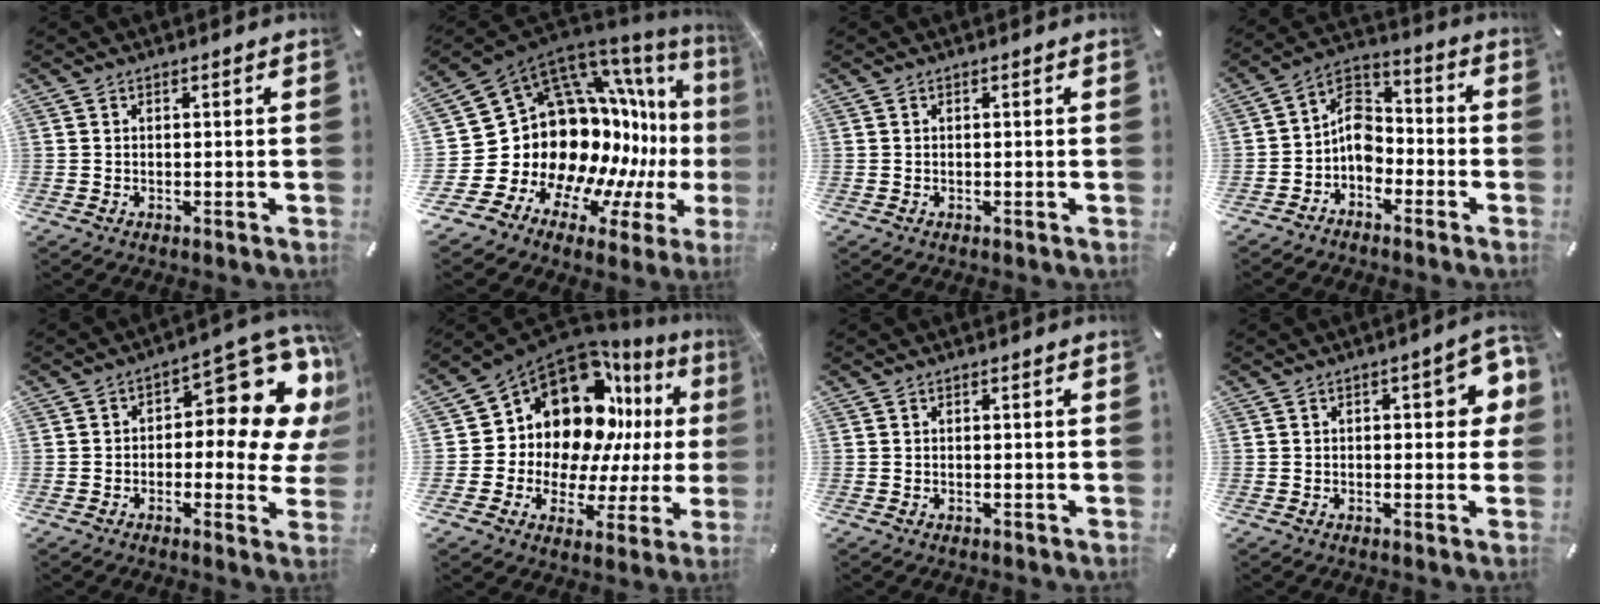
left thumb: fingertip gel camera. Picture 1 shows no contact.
{"total": 24.2, "force": [0.6, 18.5, 15.6], "torque": [-0.212, -0.118, 0.086]}
{"total": 0.0}
{"total": 8.3, "force": [-3.9, 6.1, 4.0], "torque": [-0.081, 0.023, -0.074]}
{"total": 13.3, "force": [6.0, 5.5, 10.5], "torque": [-0.126, -0.065, 0.092]}
{"total": 16.9, "force": [8.9, 11.6, 8.6], "torque": [-0.137, -0.098, 0.163]}
{"total": 0.0}
{"total": 8.1, "force": [0.7, 3.8, 7.2], "torque": [-0.088, -0.001, 0.007]}